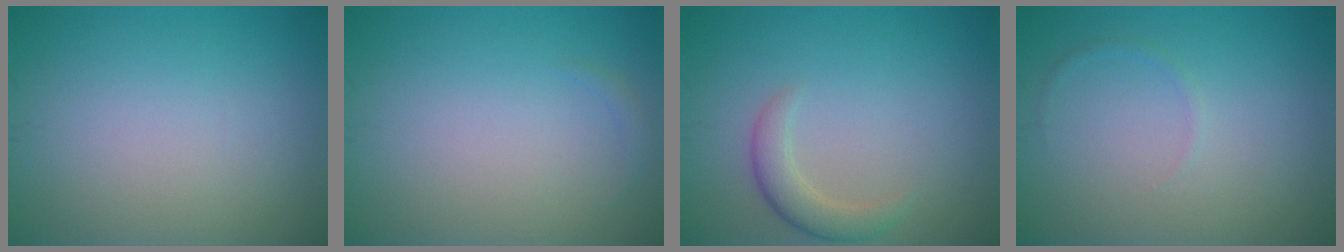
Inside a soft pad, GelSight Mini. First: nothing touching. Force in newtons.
{"total": 0.5, "press": 0.5, "slide": 0.1}
{"total": 2.5, "press": 2.5, "slide": 0.2}
{"total": 0.5, "press": 0.5, "slide": 0.0}